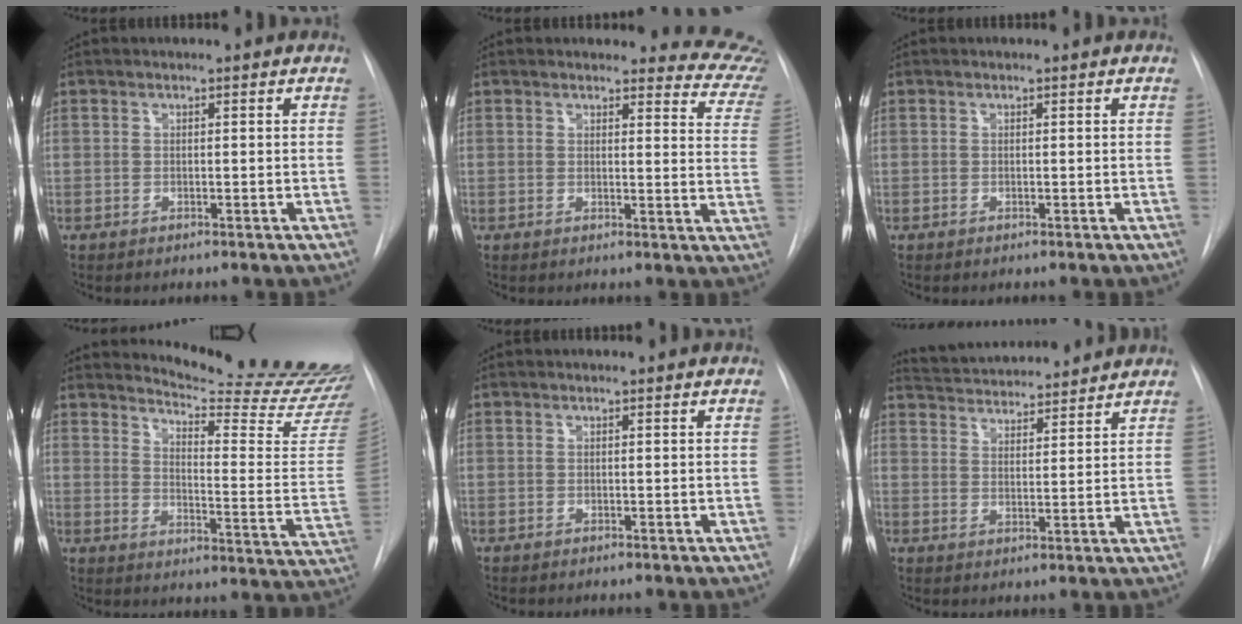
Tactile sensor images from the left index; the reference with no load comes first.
{"total": 10.8, "force": [10.6, 2.1, 0.3], "torque": [0.041, -0.086, 0.071]}
{"total": 0.0}
{"total": 21.9, "force": [21.2, -0.1, 5.7], "torque": [-0.086, -0.156, 0.248]}
{"total": 0.0}
{"total": 13.7, "force": [13.0, 2.1, 3.8], "torque": [-0.064, 0.026, 0.196]}